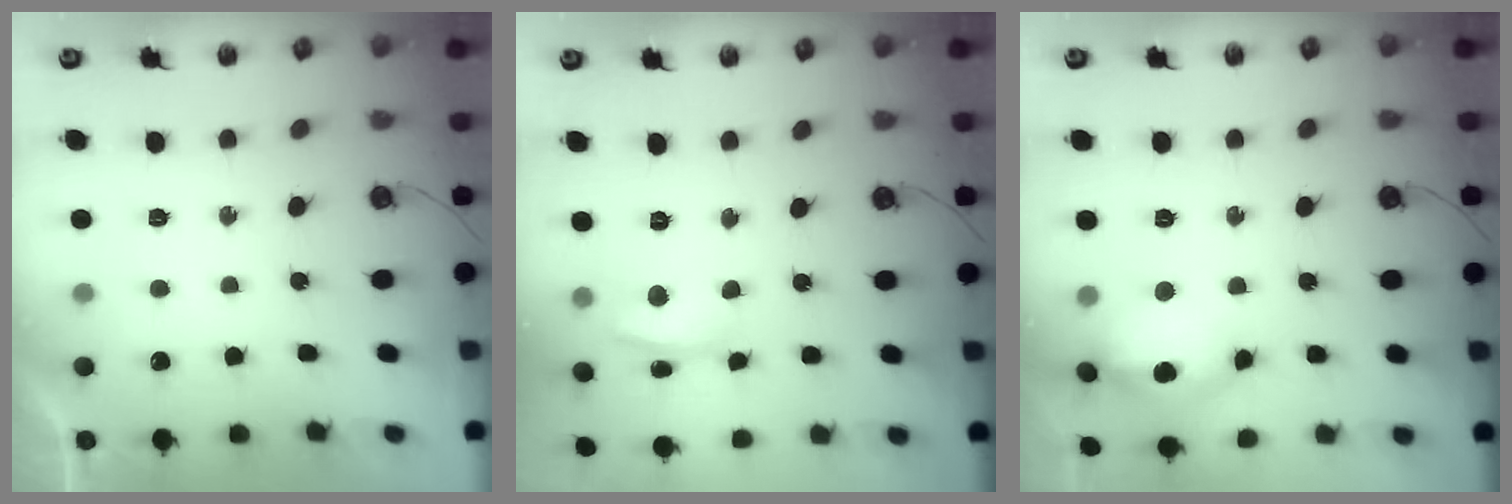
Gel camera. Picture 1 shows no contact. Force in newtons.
{"total": 11.7, "press": 5.7, "slide": 10.3}
{"total": 14.3, "press": 14.1, "slide": 2.3}